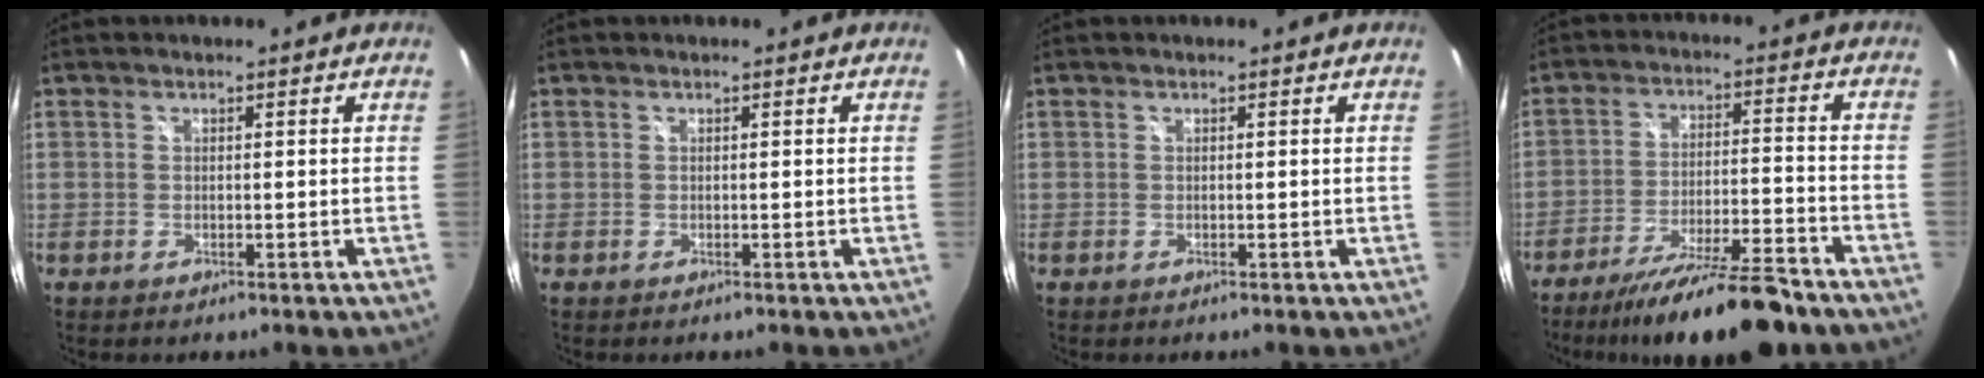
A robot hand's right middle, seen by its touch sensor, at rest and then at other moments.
{"total": 0.0}
{"total": 0.0}
{"total": 16.5, "force": [-13.6, 1.9, 9.1], "torque": [-0.170, -0.021, -0.212]}